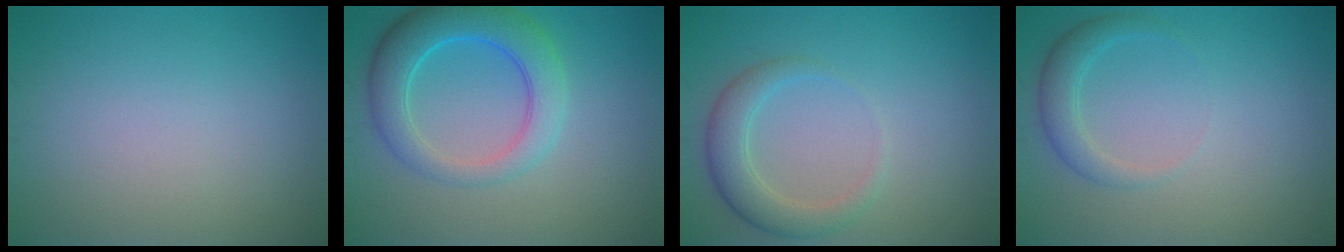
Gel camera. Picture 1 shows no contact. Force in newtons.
{"total": 5.9, "press": 5.9, "slide": 0.3}
{"total": 3.2, "press": 3.2, "slide": 0.2}
{"total": 2.2, "press": 2.2, "slide": 0.2}